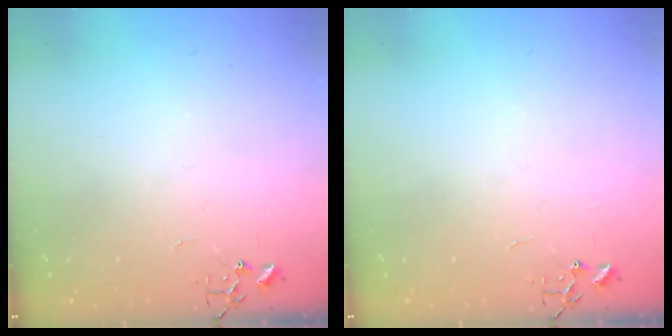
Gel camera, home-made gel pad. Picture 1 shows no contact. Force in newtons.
{"total": 0.0}